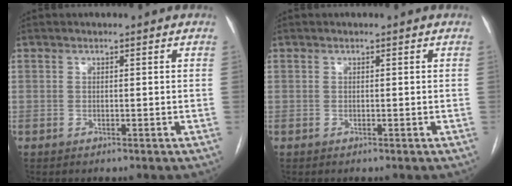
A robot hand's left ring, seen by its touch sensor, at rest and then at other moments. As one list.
[{"total": 0.0}]